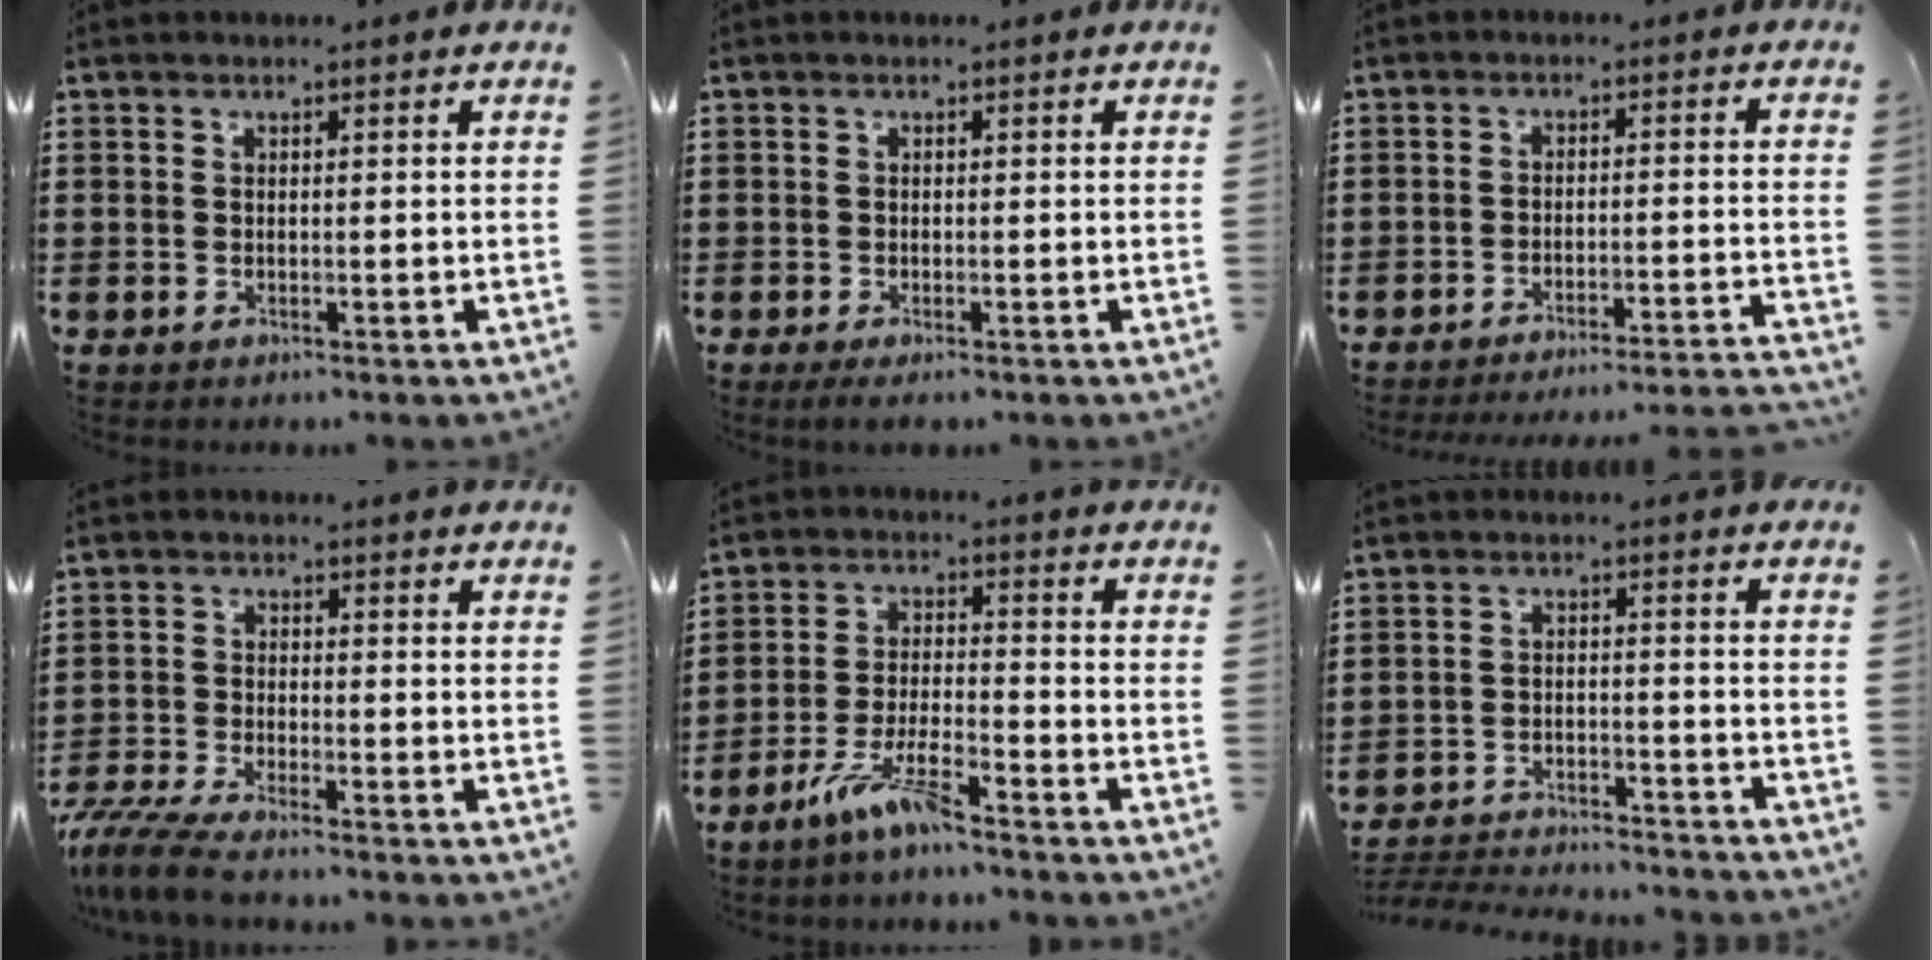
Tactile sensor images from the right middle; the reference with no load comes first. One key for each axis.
{"total": 0.7, "fx": -0.5, "fy": 0.0, "fz": 0.5, "tx": -0.009, "ty": -0.005, "tz": -0.007}
{"total": 3.2, "fx": -3.1, "fy": -0.5, "fz": 0.9, "tx": -0.015, "ty": -0.003, "tz": -0.064}
{"total": 4.8, "fx": -4.3, "fy": 0.0, "fz": 2.1, "tx": -0.070, "ty": -0.023, "tz": -0.093}
{"total": 6.9, "fx": -5.2, "fy": 0.8, "fz": 4.5, "tx": -0.099, "ty": -0.007, "tz": -0.097}
{"total": 4.1, "fx": -4.1, "fy": 0.1, "fz": 0.5, "tx": -0.018, "ty": 0.000, "tz": -0.088}